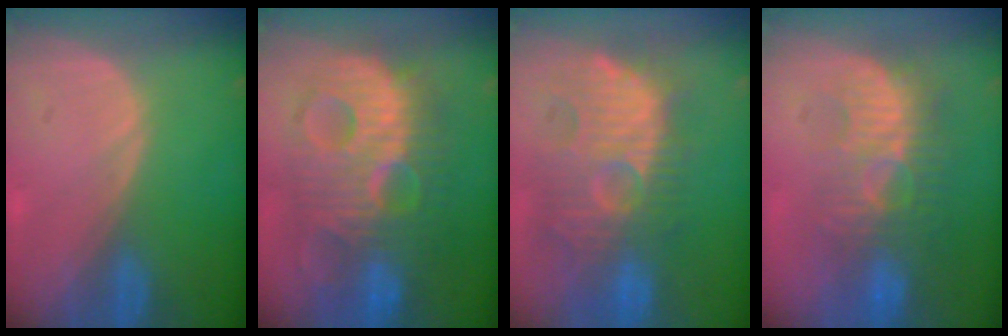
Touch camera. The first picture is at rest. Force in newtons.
{"total": 13.1, "press": 13.1, "slide": 1.1}
{"total": 12.2, "press": 11.8, "slide": 3.1}
{"total": 9.1, "press": 8.7, "slide": 2.7}